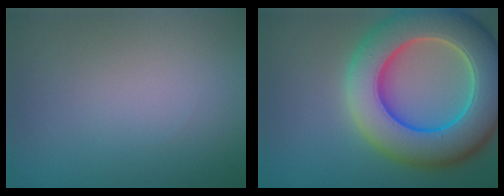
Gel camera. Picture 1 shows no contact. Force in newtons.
{"total": 12.1, "press": 12.1, "slide": 0.6}